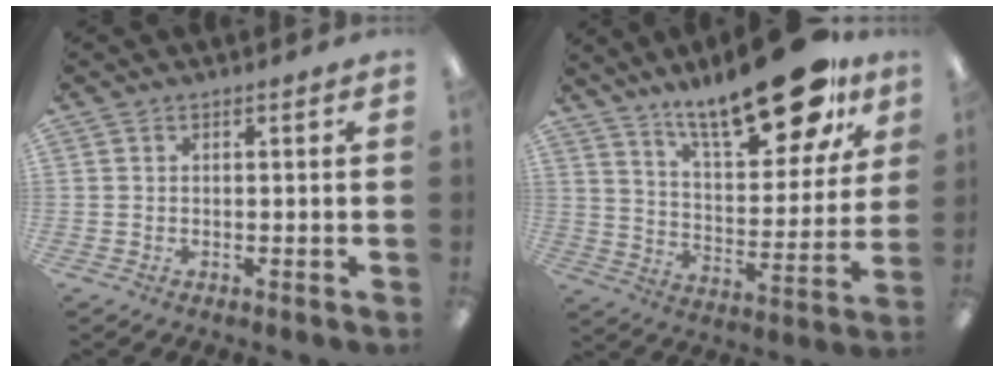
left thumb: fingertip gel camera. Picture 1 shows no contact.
{"total": 23.5, "force": [17.2, 7.9, 13.9], "torque": [-0.208, -0.105, 0.285]}